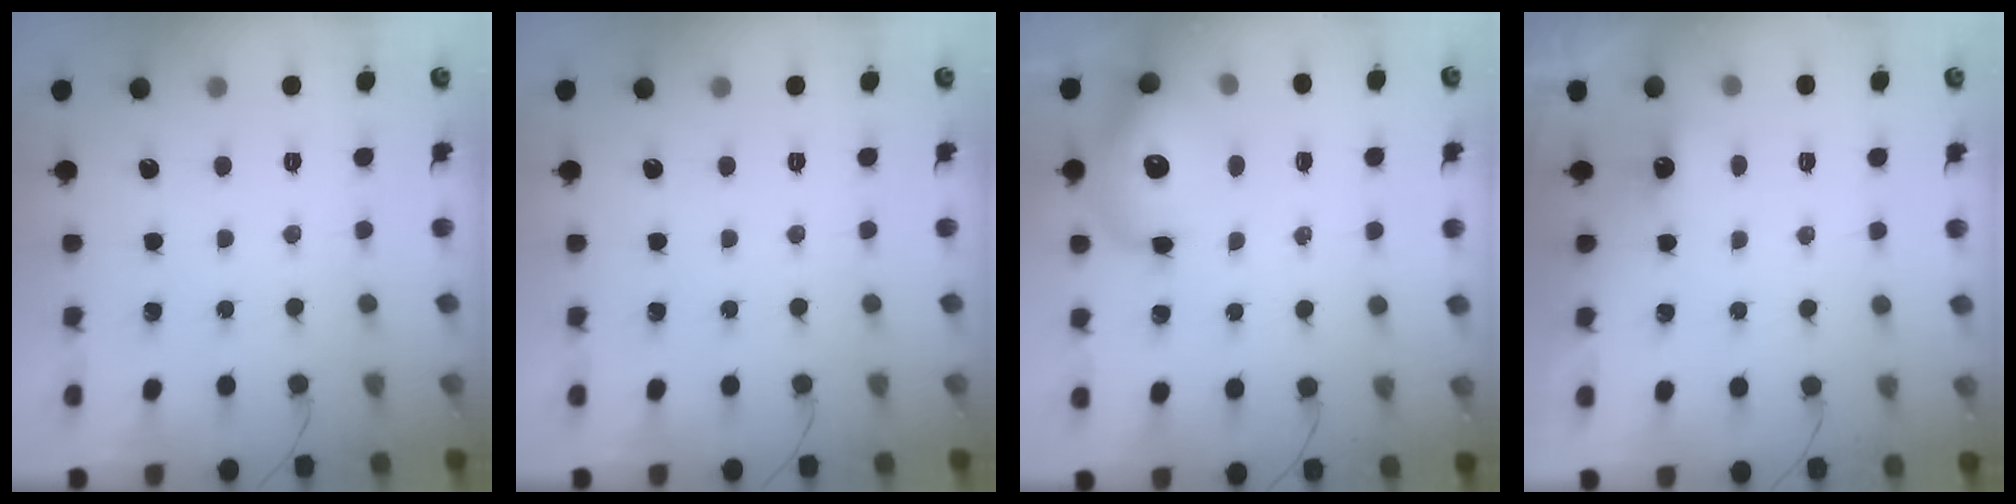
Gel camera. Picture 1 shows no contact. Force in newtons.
{"total": 0.0}
{"total": 13.8, "press": 13.3, "slide": 3.8}
{"total": 1.7, "press": 1.5, "slide": 0.7}